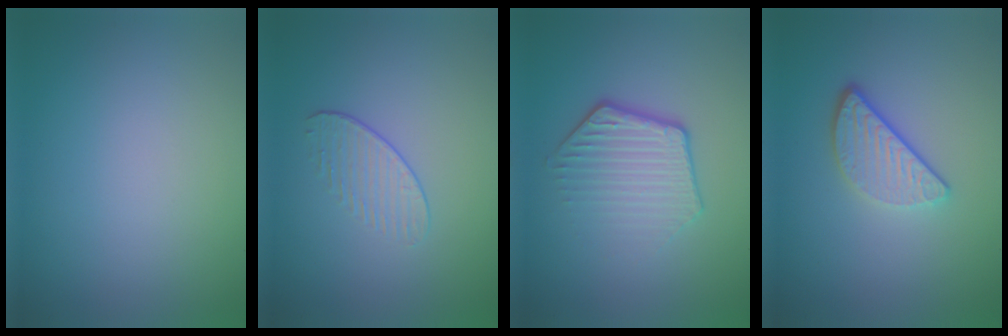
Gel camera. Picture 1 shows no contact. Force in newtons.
{"total": 1.3, "press": 0.7, "slide": 1.1}
{"total": 3.8, "press": 2.9, "slide": 2.5}
{"total": 3.3, "press": 2.6, "slide": 2.0}